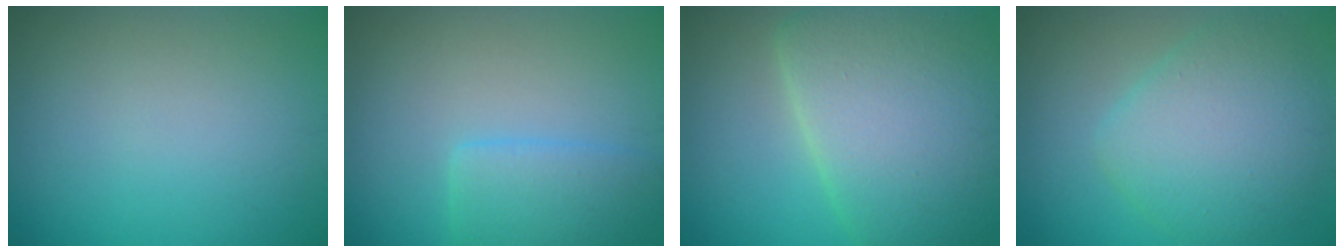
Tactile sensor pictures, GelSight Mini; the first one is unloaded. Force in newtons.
{"total": 3.2, "press": 3.2, "slide": 0.2}
{"total": 10.1, "press": 10.1, "slide": 0.2}
{"total": 6.1, "press": 6.1, "slide": 0.2}